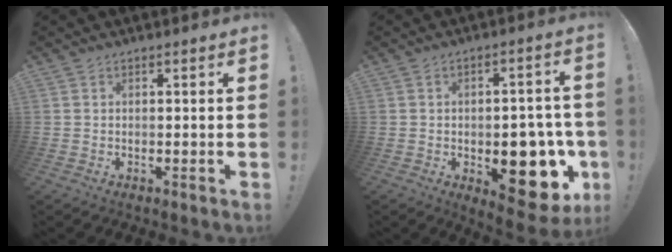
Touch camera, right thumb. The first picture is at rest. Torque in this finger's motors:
{"motor_torque": [1.03, 1.59, 1.29, -0.98, 0.45]}